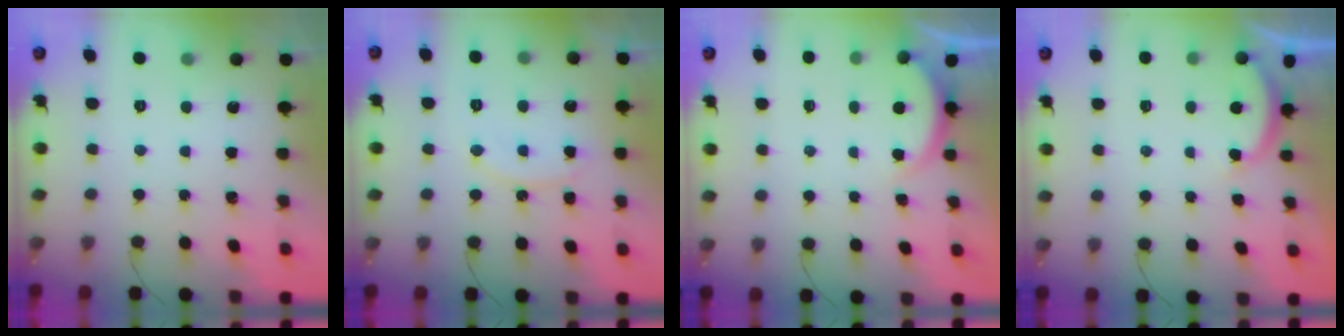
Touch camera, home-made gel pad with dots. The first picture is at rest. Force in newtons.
{"total": 9.4, "press": 9.3, "slide": 0.5}
{"total": 2.2, "press": 2.2, "slide": 0.6}
{"total": 2.5, "press": 2.5, "slide": 0.5}